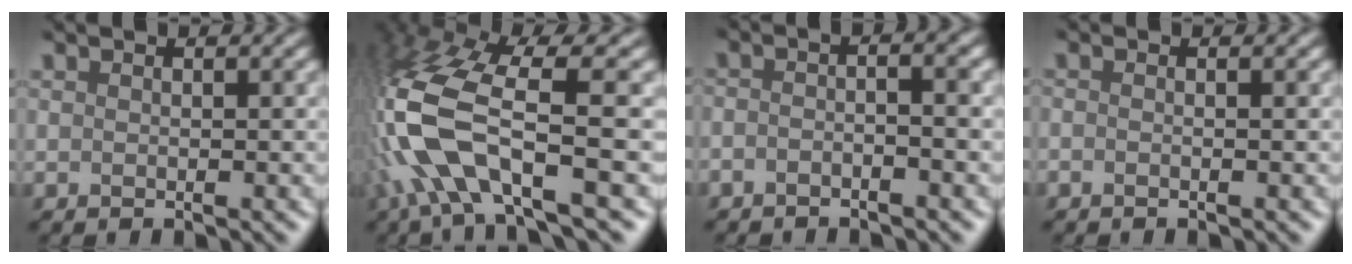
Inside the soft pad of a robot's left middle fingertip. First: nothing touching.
{"total": 10.0, "force": [-2.9, 3.5, 8.8], "torque": [-0.206, 0.005, -0.058]}
{"total": 1.6, "force": [-1.1, 0.1, 1.0], "torque": [-0.021, -0.002, -0.028]}
{"total": 0.8, "force": [-0.7, 0.0, 0.4], "torque": [-0.005, -0.003, -0.013]}